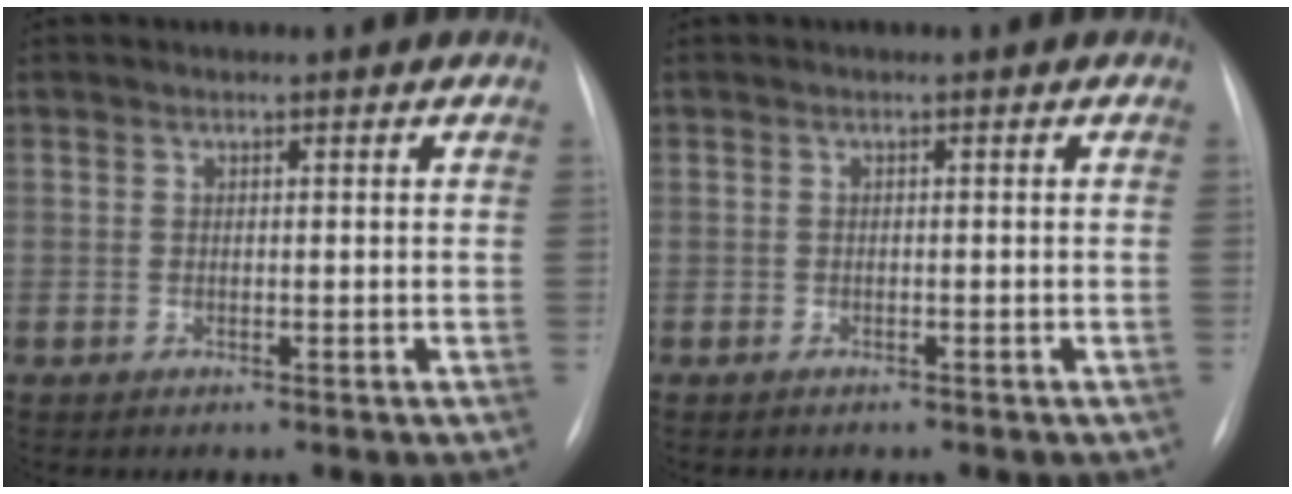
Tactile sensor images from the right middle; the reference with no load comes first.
{"total": 1.4, "force": [-1.1, 0.6, 0.5], "torque": [-0.017, -0.003, -0.008]}